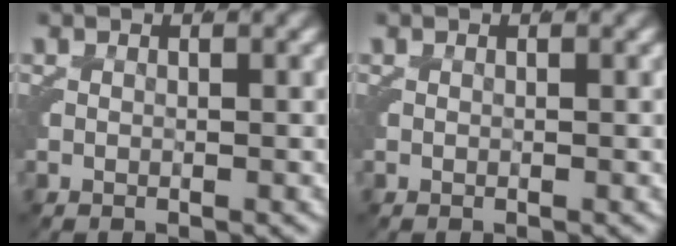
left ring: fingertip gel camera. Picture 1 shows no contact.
{"total": 0.0}